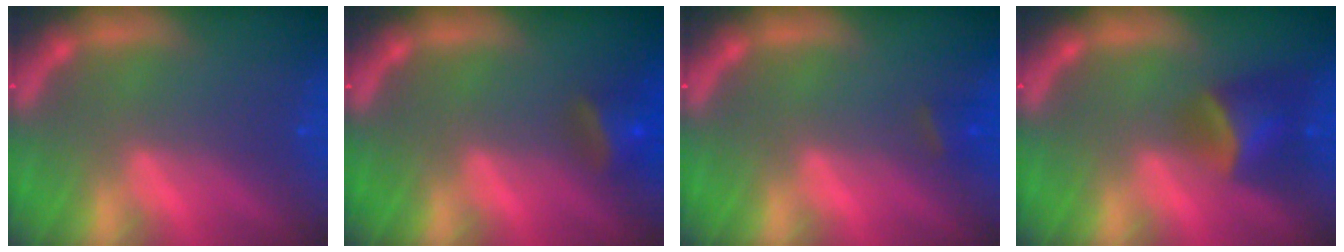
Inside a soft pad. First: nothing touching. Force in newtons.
{"total": 3.4}
{"total": 1.4}
{"total": 4.4}